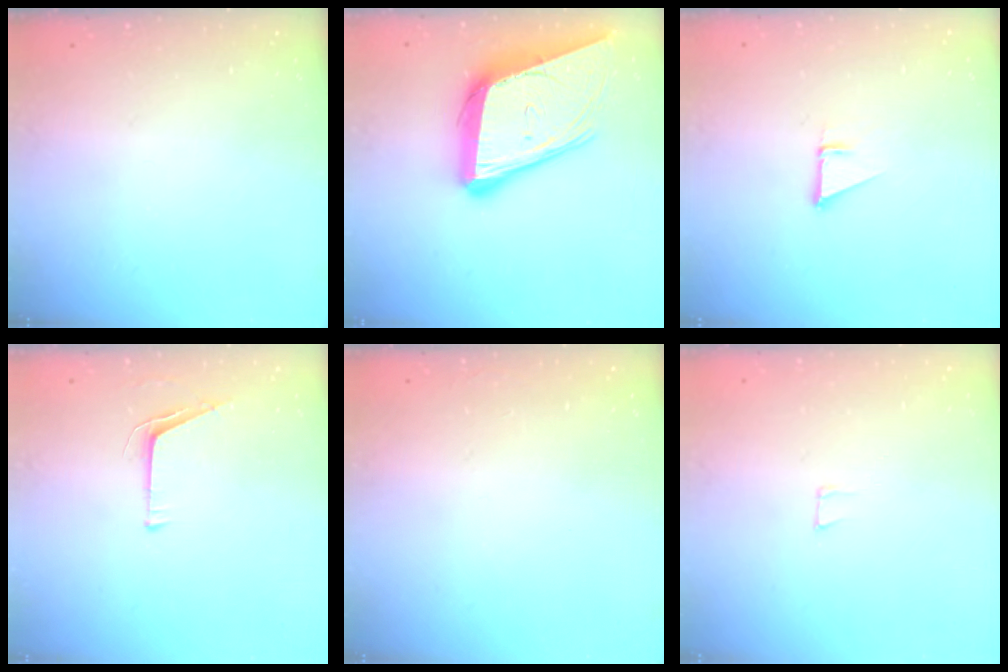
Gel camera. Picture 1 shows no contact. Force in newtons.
{"total": 19.2, "press": 18.6, "slide": 4.7}
{"total": 1.0, "press": 1.0, "slide": 0.1}
{"total": 4.6, "press": 4.5, "slide": 0.3}
{"total": 1.6, "press": 1.6, "slide": 0.1}
{"total": 3.7, "press": 3.7, "slide": 0.3}